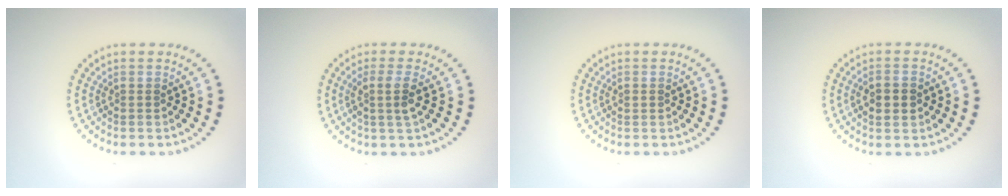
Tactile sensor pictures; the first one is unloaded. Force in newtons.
{"total": 2.2, "press": 1.8, "slide": 1.2}
{"total": 0.6, "press": 0.6, "slide": 0.1}
{"total": 2.4, "press": 2.4, "slide": 0.0}